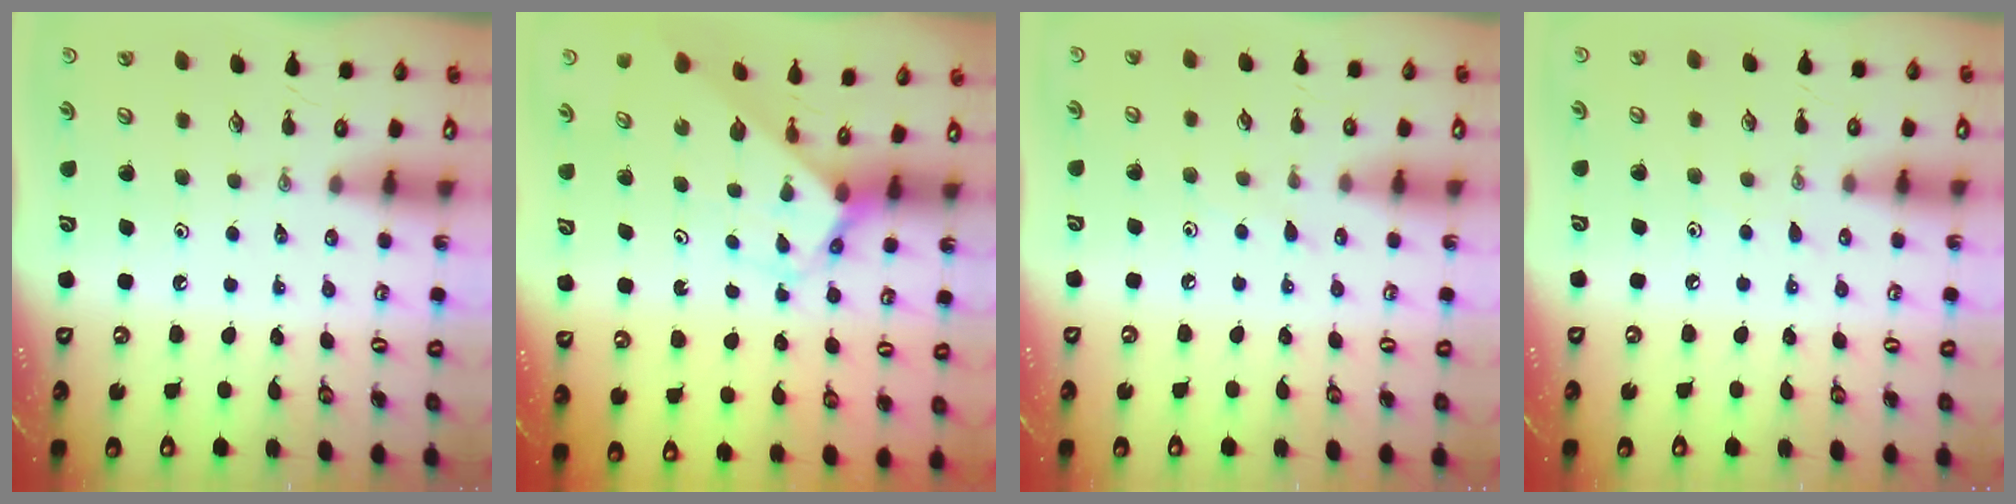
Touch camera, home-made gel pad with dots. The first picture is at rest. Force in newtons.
{"total": 2.8, "press": 2.8, "slide": 0.2}
{"total": 3.9, "press": 3.9, "slide": 0.6}
{"total": 4.9, "press": 4.9, "slide": 0.6}